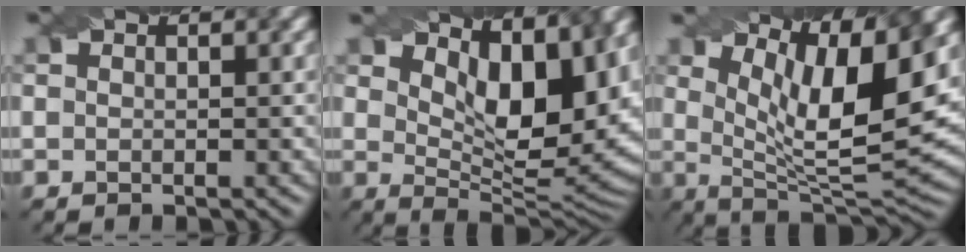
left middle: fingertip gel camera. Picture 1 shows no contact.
{"total": 10.2, "force": [4.5, 4.4, 8.1], "torque": [-0.133, 0.000, 0.079]}
{"total": 11.2, "force": [4.5, 3.1, 9.8], "torque": [-0.151, -0.007, 0.077]}